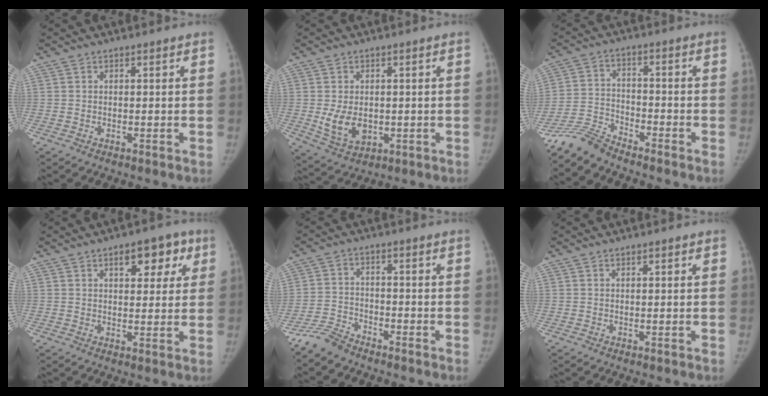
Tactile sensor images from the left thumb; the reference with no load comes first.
{"total": 7.1, "force": [-0.7, 5.1, 4.9], "torque": [-0.067, -0.012, 0.003]}
{"total": 6.6, "force": [-6.5, 1.0, 0.9], "torque": [-0.020, 0.031, -0.132]}
{"total": 8.5, "force": [3.9, 4.6, 5.9], "torque": [-0.039, -0.005, 0.046]}
{"total": 5.2, "force": [-4.8, 1.7, 1.0], "torque": [-0.023, 0.014, -0.100]}
{"total": 0.6, "force": [0.3, 0.3, 0.5], "torque": [-0.006, 0.000, 0.005]}